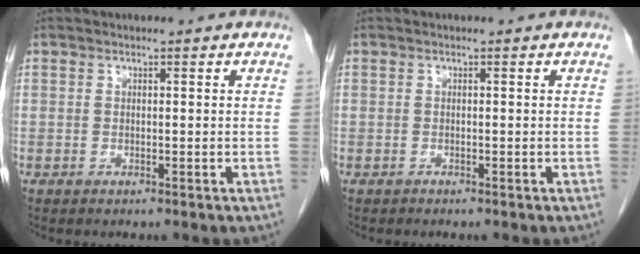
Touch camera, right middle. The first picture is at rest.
{"total": 0.0}